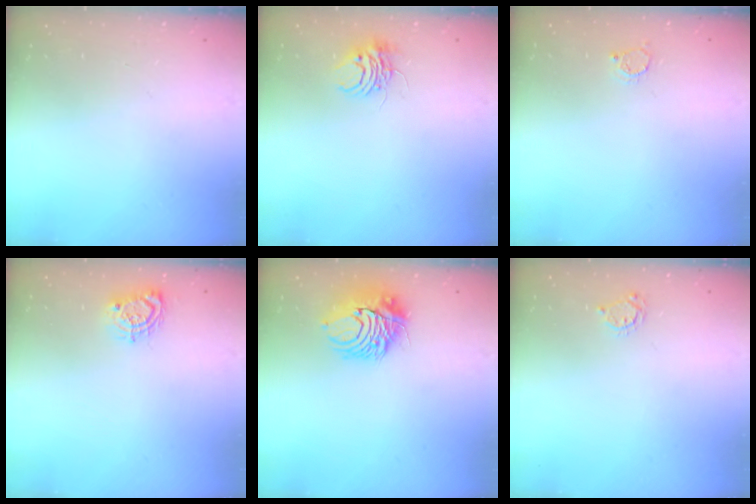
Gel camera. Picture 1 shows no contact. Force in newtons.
{"total": 5.5, "press": 5.5, "slide": 0.3}
{"total": 2.8, "press": 2.8, "slide": 0.3}
{"total": 6.9, "press": 6.9, "slide": 0.2}
{"total": 9.7, "press": 9.7, "slide": 0.5}
{"total": 4.0, "press": 4.0, "slide": 0.4}